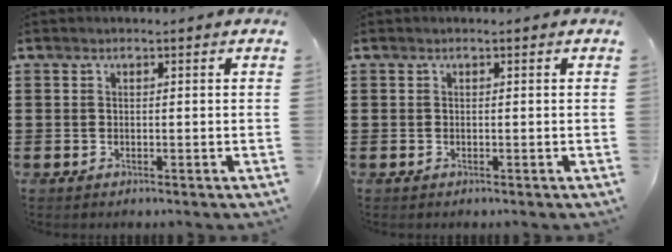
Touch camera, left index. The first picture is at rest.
{"total": 0.0}